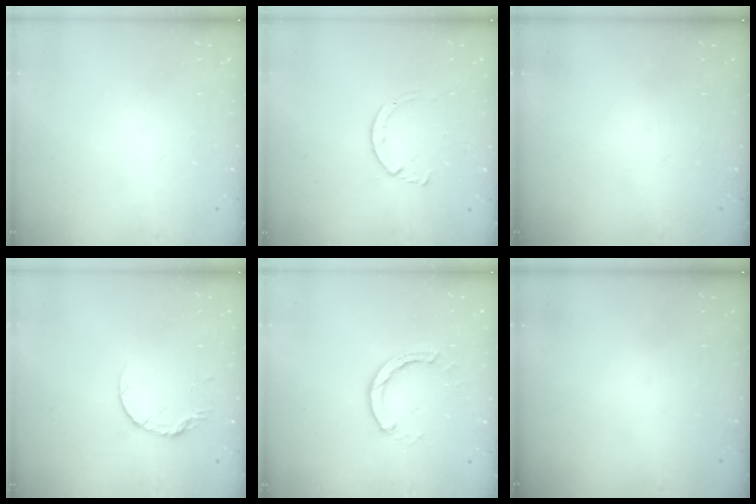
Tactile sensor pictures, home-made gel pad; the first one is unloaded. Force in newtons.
{"total": 2.9, "press": 2.8, "slide": 0.3}
{"total": 0.0}
{"total": 5.3, "press": 5.2, "slide": 0.6}
{"total": 2.7, "press": 2.7, "slide": 0.3}
{"total": 0.0}